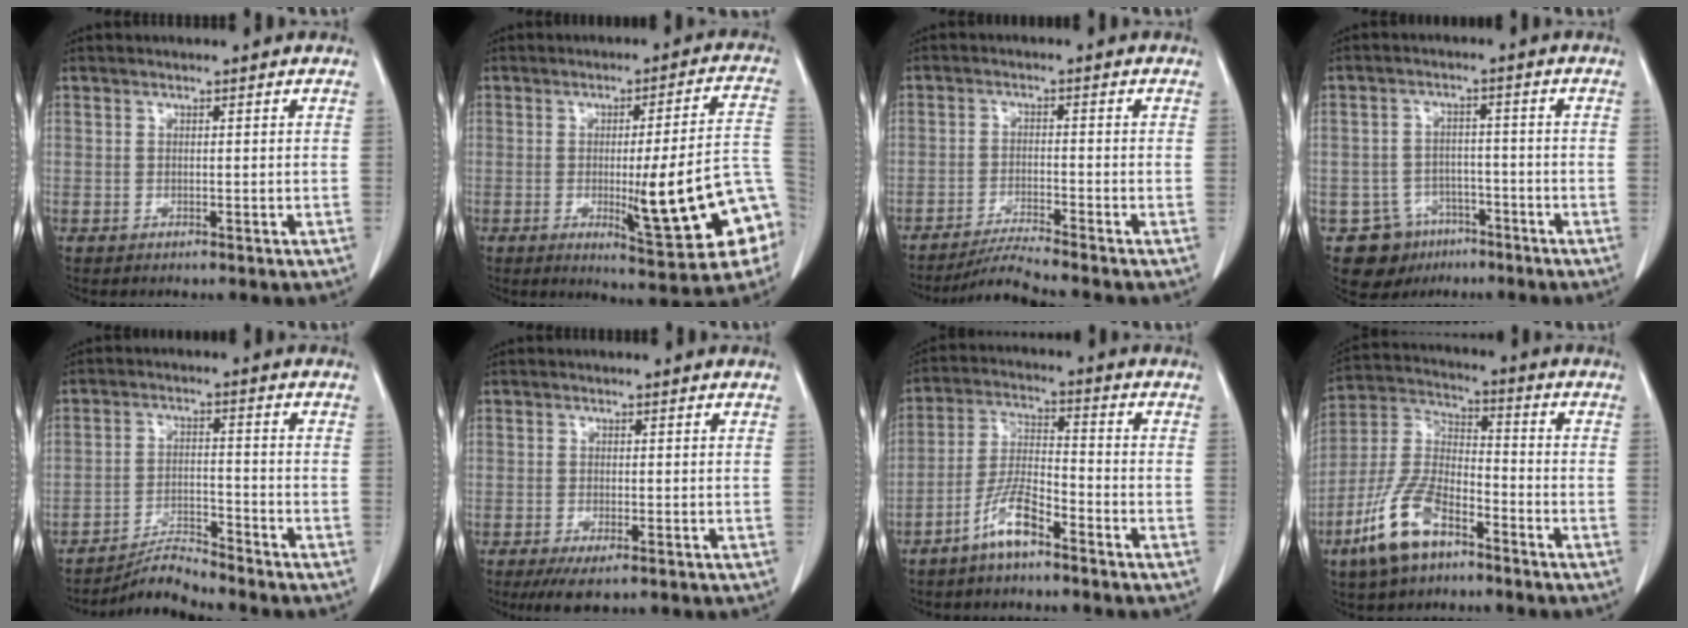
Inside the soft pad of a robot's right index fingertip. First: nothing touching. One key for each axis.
{"total": 16.8, "fx": -4.4, "fy": 1.5, "fz": 16.2, "tx": -0.165, "ty": 0.010, "tz": -0.046}
{"total": 4.9, "fx": -4.4, "fy": -1.9, "fz": 0.9, "tx": -0.024, "ty": -0.020, "tz": -0.082}
{"total": 7.8, "fx": -4.5, "fy": 6.3, "fz": 0.6, "tx": -0.009, "ty": 0.018, "tz": -0.059}
{"total": 5.1, "fx": -5.0, "fy": -0.8, "fz": 0.1, "tx": -0.007, "ty": -0.010, "tz": -0.089}
{"total": 3.8, "fx": -2.3, "fy": 1.0, "fz": 2.8, "tx": -0.049, "ty": -0.009, "tz": -0.033}
{"total": 7.1, "fx": -4.9, "fy": 1.4, "fz": 5.0, "tx": -0.108, "ty": 0.000, "tz": -0.097}
{"total": 12.3, "fx": -7.4, "fy": 5.1, "fz": 8.4, "tx": -0.193, "ty": -0.002, "tz": -0.145}